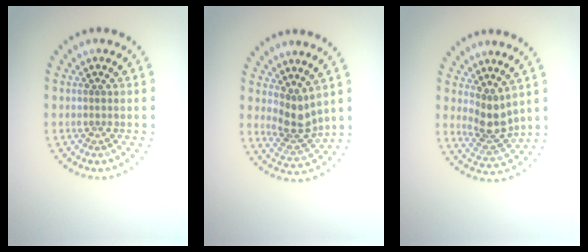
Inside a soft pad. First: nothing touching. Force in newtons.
{"total": 2.9, "press": 2.1, "slide": 1.9}
{"total": 2.9, "press": 2.2, "slide": 1.8}